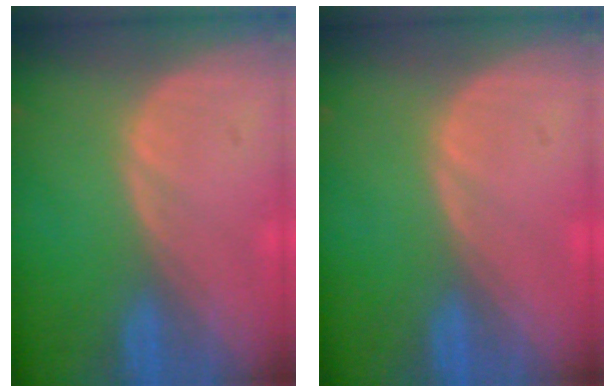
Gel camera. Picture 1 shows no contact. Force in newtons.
{"total": 0.0}